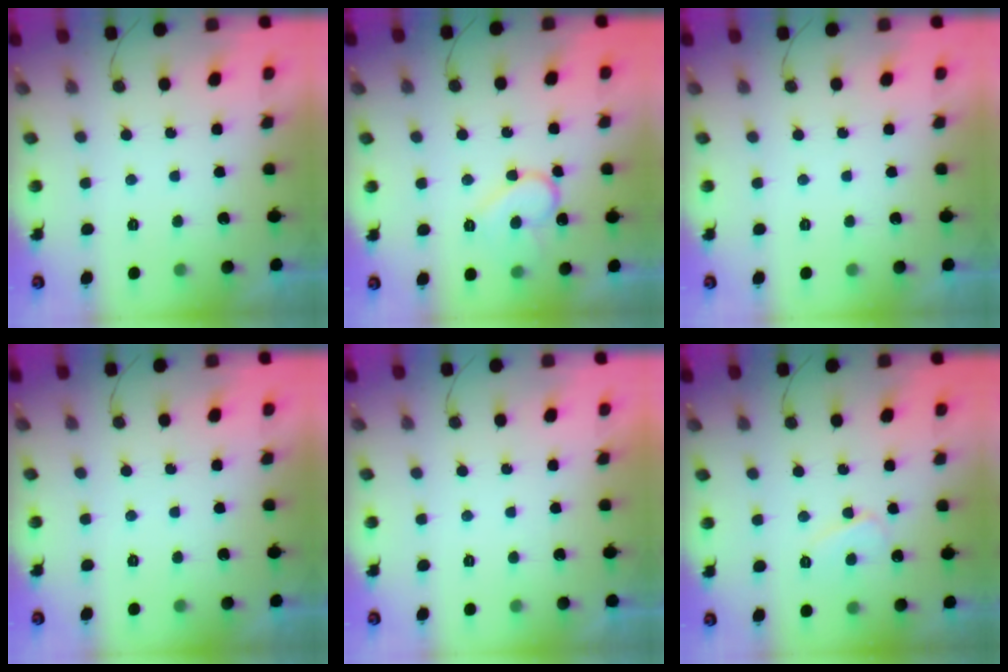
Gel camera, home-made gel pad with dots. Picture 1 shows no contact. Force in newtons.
{"total": 12.4, "press": 12.3, "slide": 1.3}
{"total": 0.0}
{"total": 0.0}
{"total": 1.9, "press": 1.9, "slide": 0.0}
{"total": 5.8, "press": 5.8, "slide": 0.5}